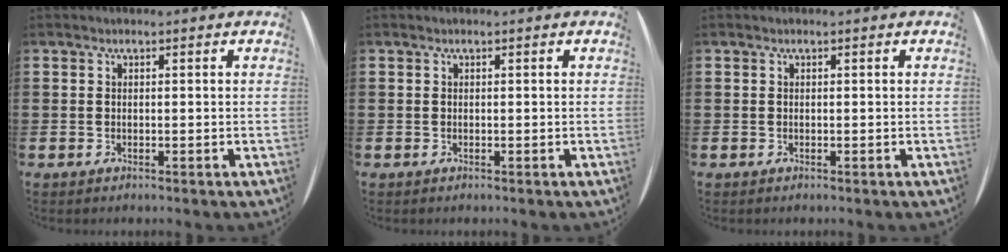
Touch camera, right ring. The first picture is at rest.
{"total": 0.0}
{"total": 0.0}